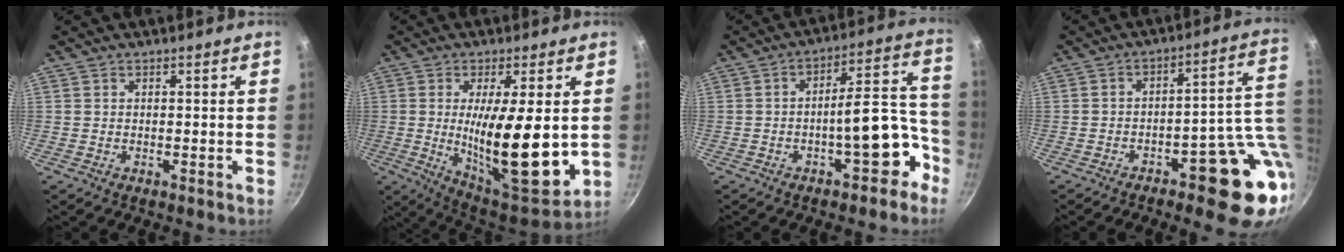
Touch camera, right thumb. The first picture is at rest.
{"total": 19.5, "force": [0.0, 5.7, 18.6], "torque": [-0.296, -0.026, 0.010]}
{"total": 12.4, "force": [-5.5, 5.2, 9.9], "torque": [-0.084, 0.080, -0.069]}
{"total": 14.9, "force": [-2.7, 6.2, 13.3], "torque": [-0.123, 0.029, -0.028]}